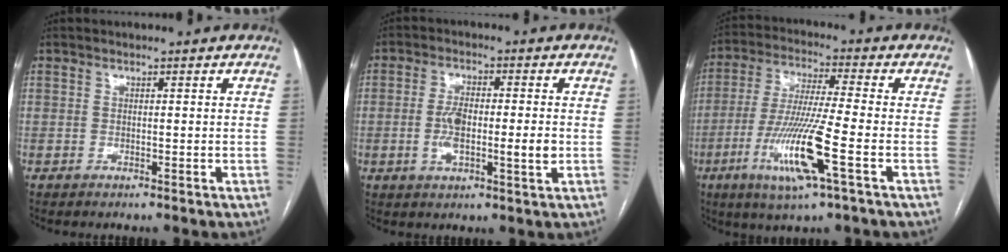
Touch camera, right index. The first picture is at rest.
{"total": 7.6, "force": [-1.0, 2.0, 7.2], "torque": [-0.134, 0.005, -0.017]}
{"total": 13.4, "force": [-4.8, -0.1, 12.5], "torque": [-0.257, -0.021, -0.094]}